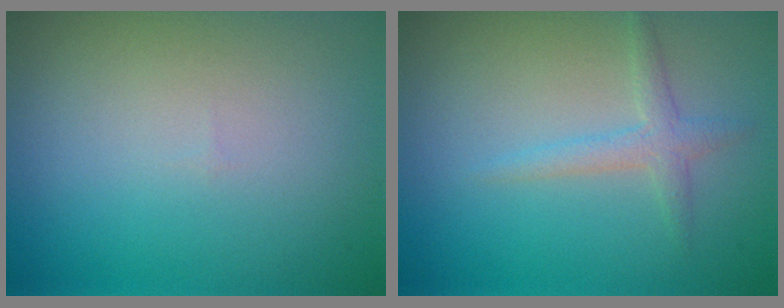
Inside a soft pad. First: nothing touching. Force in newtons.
{"total": 1.8, "press": 1.8, "slide": 0.1}